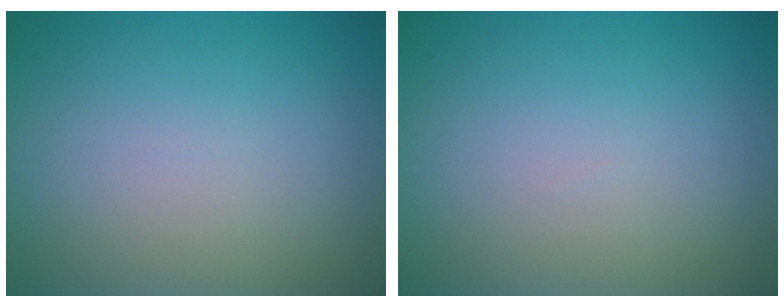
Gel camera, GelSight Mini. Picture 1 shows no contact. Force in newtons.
{"total": 0.0}